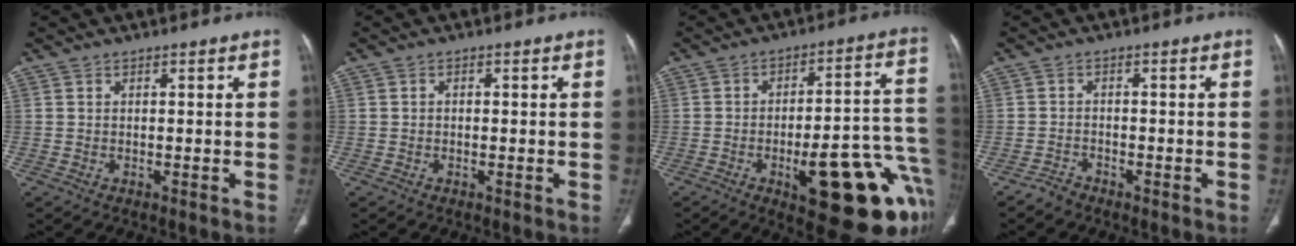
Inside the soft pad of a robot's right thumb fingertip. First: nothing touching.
{"total": 0.5, "force": [-0.1, 0.4, 0.3], "torque": [-0.004, 0.002, -0.004]}
{"total": 24.8, "force": [-9.2, 8.1, 21.5], "torque": [-0.200, 0.044, -0.107]}
{"total": 1.9, "force": [-1.7, 0.8, 0.1], "torque": [-0.004, 0.006, -0.033]}